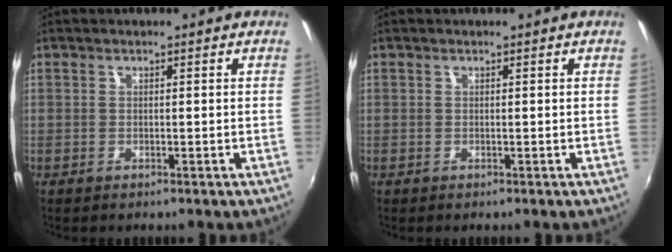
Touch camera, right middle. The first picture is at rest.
{"total": 0.0}